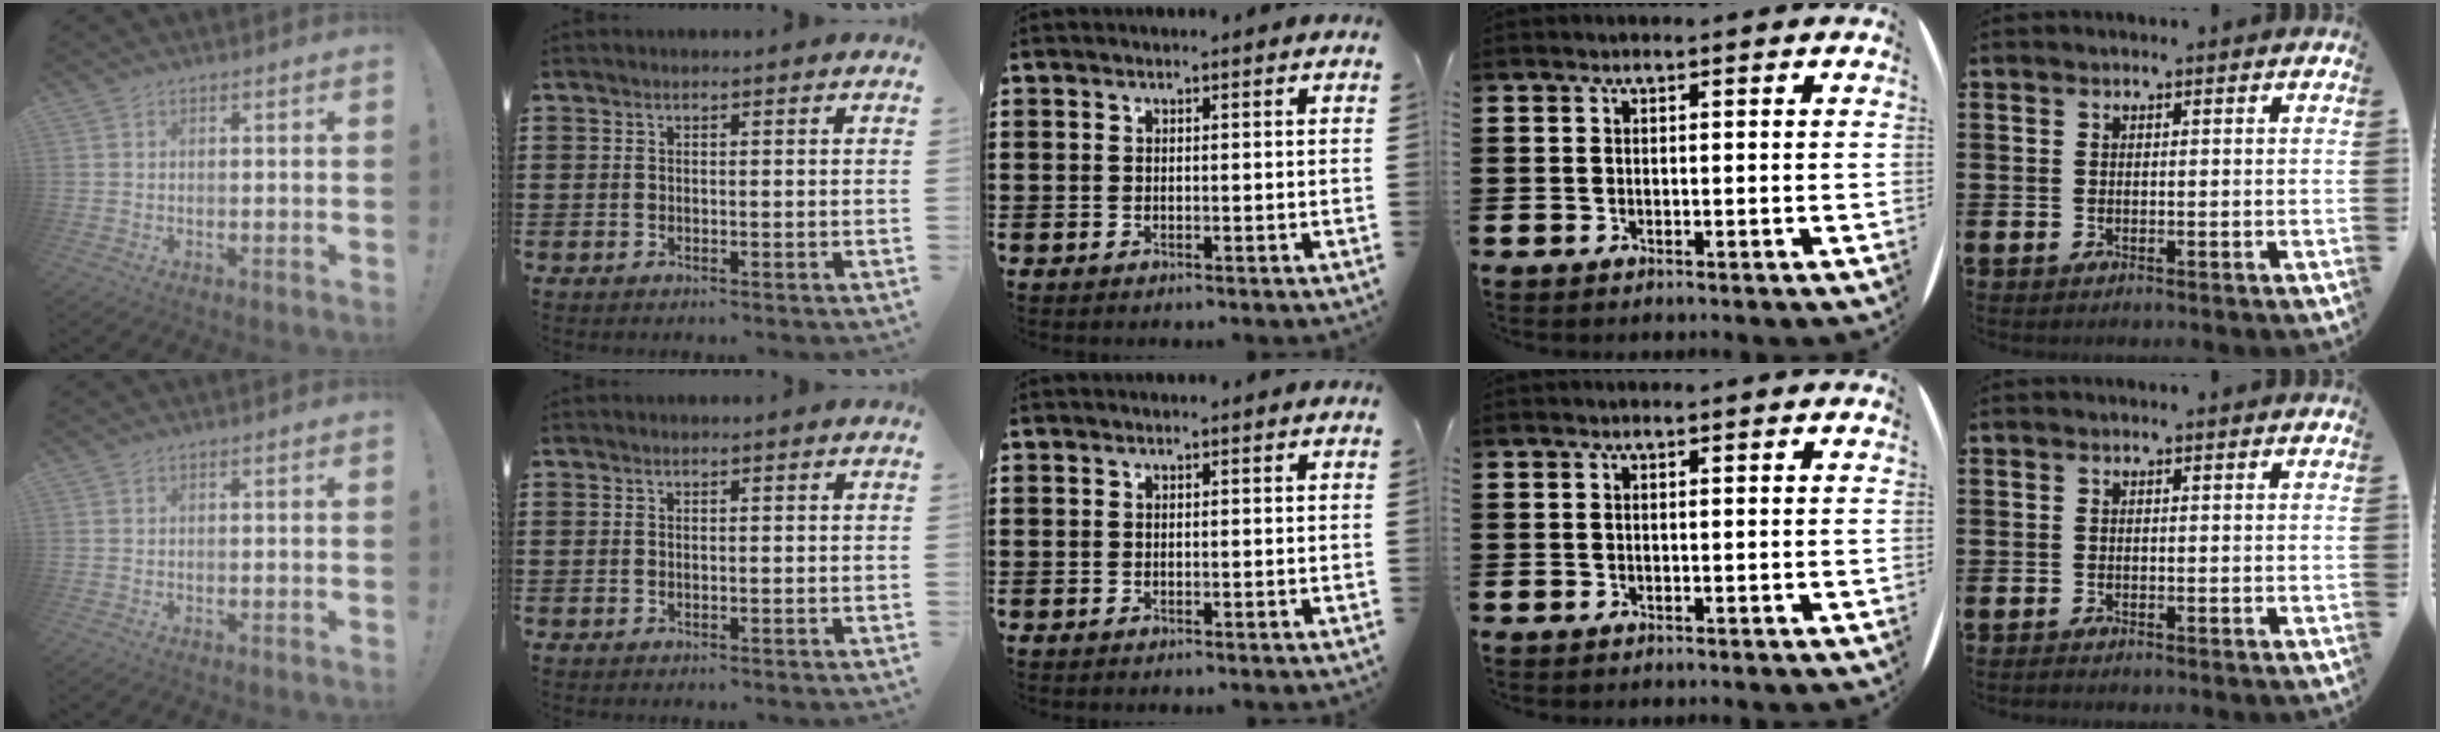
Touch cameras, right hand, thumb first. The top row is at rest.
{}